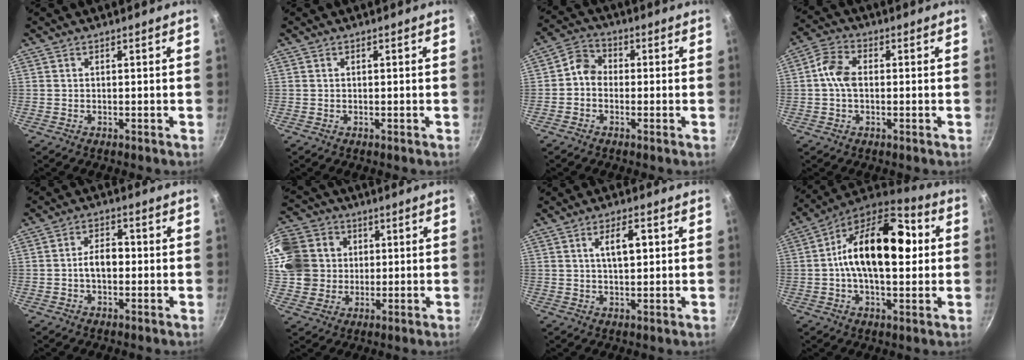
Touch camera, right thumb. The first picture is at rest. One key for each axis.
{"total": 0.0}
{"total": 4.6, "fx": -0.8, "fy": 3.9, "fz": 2.4, "tx": -0.024, "ty": 0.021, "tz": -0.033}
{"total": 6.1, "fx": 0.0, "fy": 4.0, "fz": 4.6, "tx": -0.088, "ty": 0.021, "tz": -0.008}
{"total": 5.3, "fx": -0.6, "fy": 3.4, "fz": 4.0, "tx": -0.048, "ty": 0.020, "tz": -0.013}
{"total": 17.9, "fx": 3.3, "fy": 16.0, "fz": 7.4, "tx": -0.161, "ty": 0.028, "tz": 0.063}
{"total": 5.7, "fx": 1.5, "fy": 2.5, "fz": 4.9, "tx": -0.068, "ty": 0.002, "tz": 0.026}
{"total": 21.3, "fx": 2.3, "fy": 11.7, "fz": 17.6, "tx": -0.265, "ty": 0.026, "tz": 0.012}